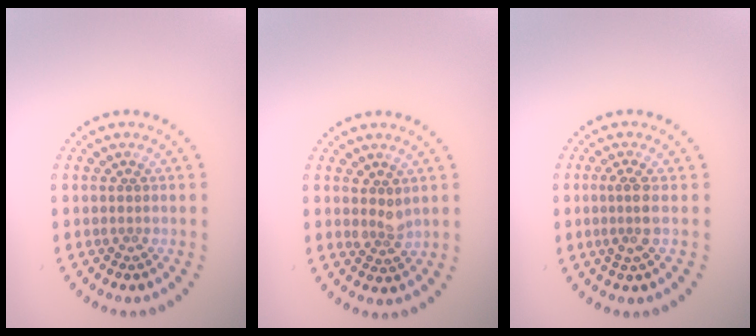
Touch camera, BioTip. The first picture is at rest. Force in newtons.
{"total": 1.7, "press": 1.4, "slide": 0.8}
{"total": 2.0, "press": 1.7, "slide": 1.2}